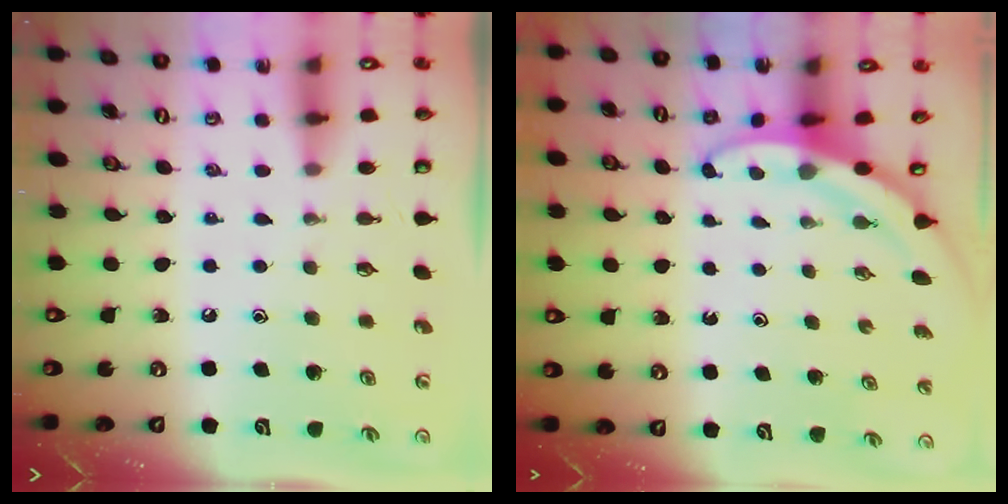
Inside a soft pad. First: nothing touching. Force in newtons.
{"total": 3.5, "press": 3.5, "slide": 0.2}